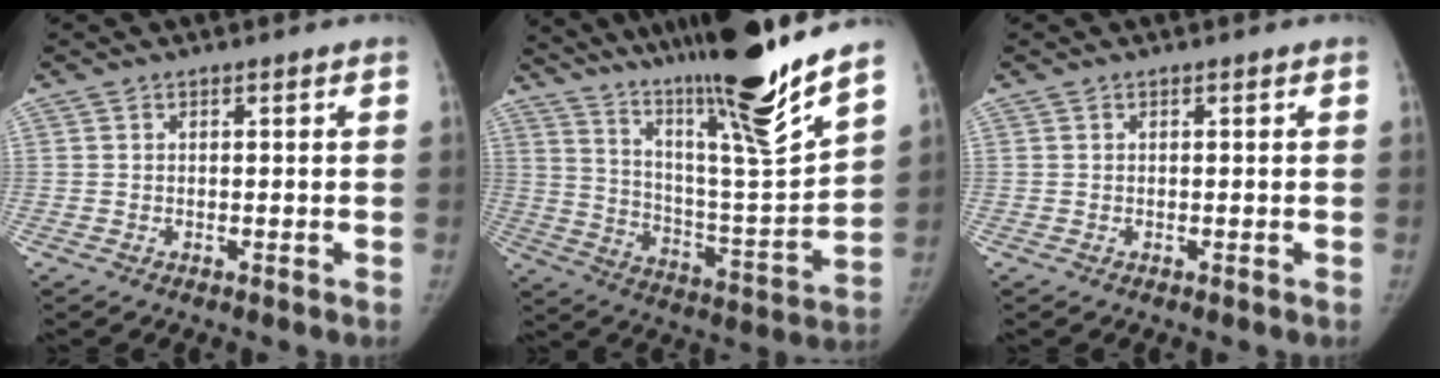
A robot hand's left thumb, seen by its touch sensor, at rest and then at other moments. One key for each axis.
{"total": 26.2, "fx": 20.5, "fy": 0.8, "fz": 16.3, "tx": -0.249, "ty": -0.119, "tz": 0.334}
{"total": 0.0}